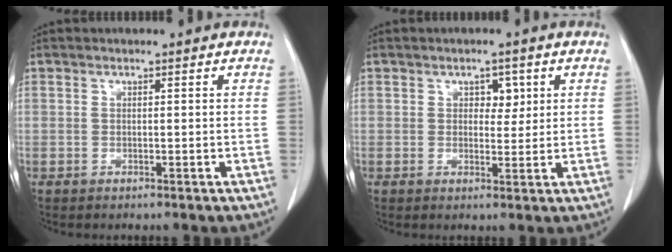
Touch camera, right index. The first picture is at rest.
{"total": 2.9, "force": [1.1, 1.8, 1.9], "torque": [-0.022, 0.004, 0.016]}